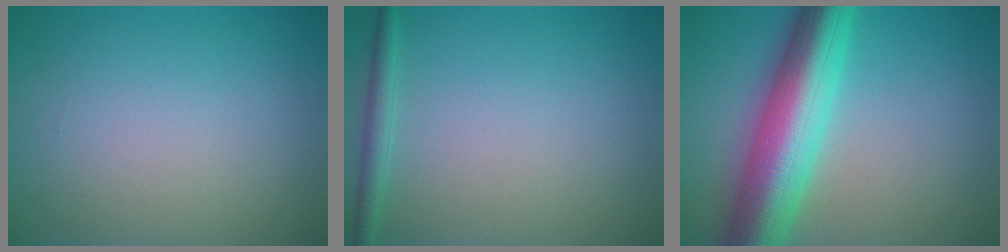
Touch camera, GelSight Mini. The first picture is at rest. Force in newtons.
{"total": 1.5, "press": 1.5, "slide": 0.1}
{"total": 10.2, "press": 10.2, "slide": 0.3}